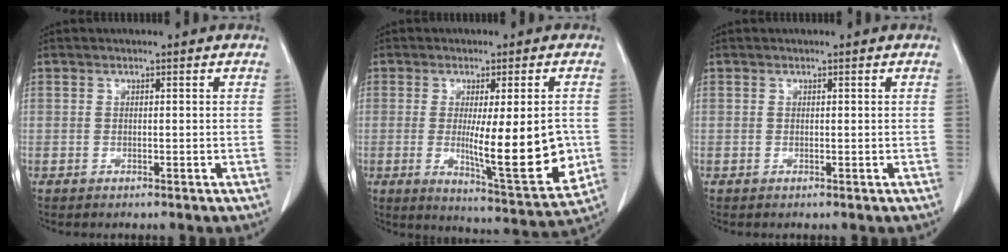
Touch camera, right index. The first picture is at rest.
{"total": 14.1, "force": [-1.1, 2.1, 13.9], "torque": [-0.196, -0.029, -0.007]}
{"total": 0.0}